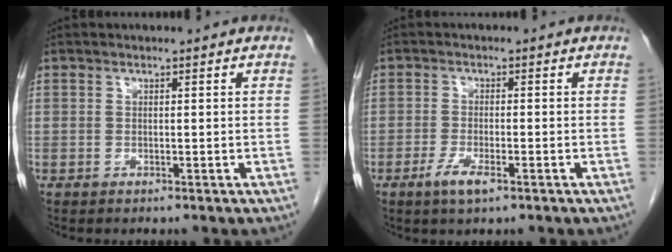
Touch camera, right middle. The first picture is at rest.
{"total": 3.6, "force": [-2.0, 0.8, 2.8], "torque": [-0.062, -0.006, -0.036]}